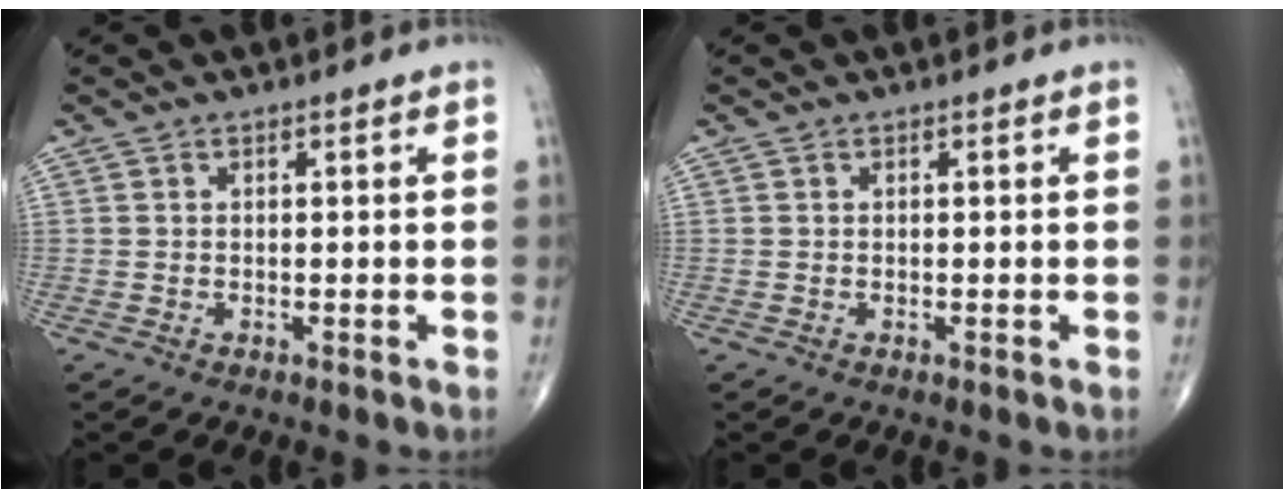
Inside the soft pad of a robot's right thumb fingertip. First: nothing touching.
{"total": 0.0}